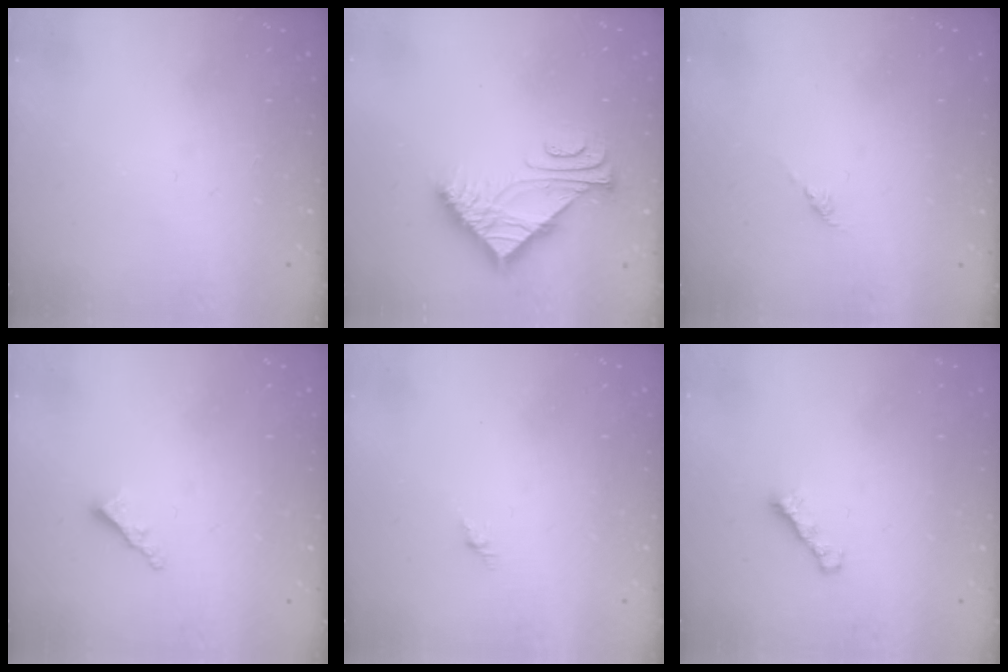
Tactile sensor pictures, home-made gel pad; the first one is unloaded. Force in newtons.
{"total": 7.3, "press": 7.3, "slide": 0.6}
{"total": 0.0}
{"total": 2.5, "press": 2.5, "slide": 0.3}
{"total": 0.0}
{"total": 1.6, "press": 1.4, "slide": 0.6}